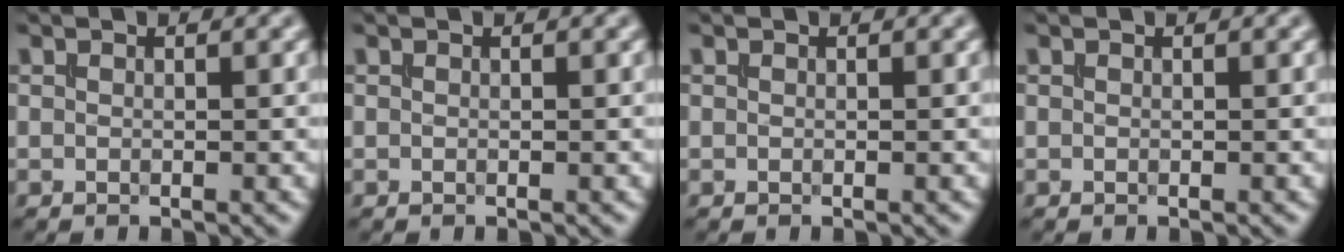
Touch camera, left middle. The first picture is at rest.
{"total": 0.0}
{"total": 0.0}
{"total": 0.0}